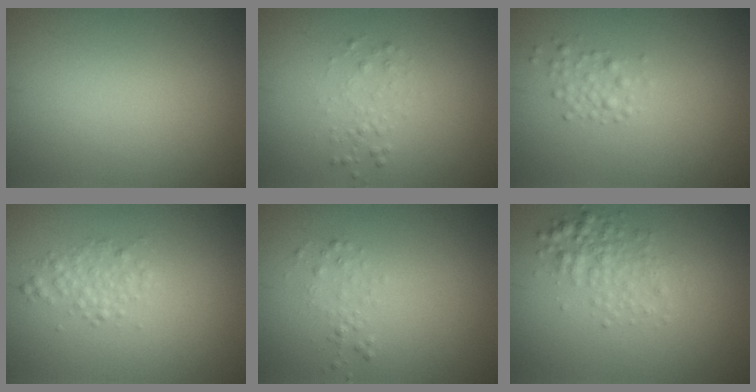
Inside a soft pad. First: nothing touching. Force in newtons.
{"total": 1.2, "press": 1.2, "slide": 0.0}
{"total": 1.4, "press": 1.4, "slide": 0.0}
{"total": 1.9, "press": 1.9, "slide": 0.0}
{"total": 1.1, "press": 1.1, "slide": 0.1}
{"total": 2.6, "press": 2.6, "slide": 0.1}